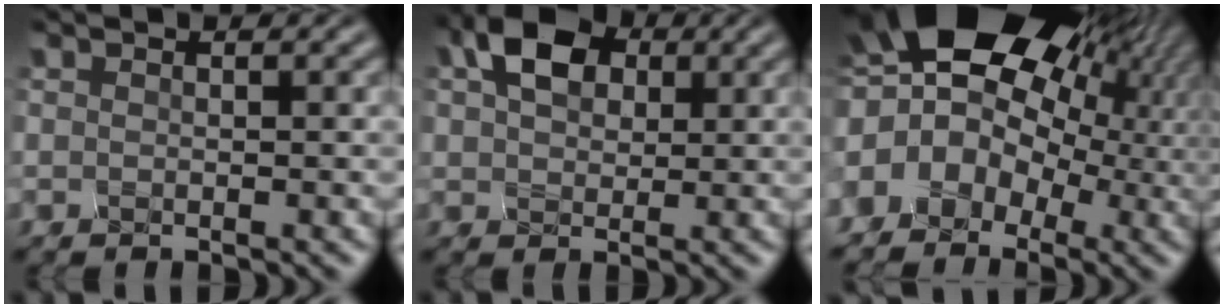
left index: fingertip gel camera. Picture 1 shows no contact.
{"total": 3.1, "force": [1.7, 2.2, 1.4], "torque": [-0.051, 0.006, 0.050]}
{"total": 12.6, "force": [2.4, 9.3, 8.2], "torque": [-0.150, 0.025, 0.072]}